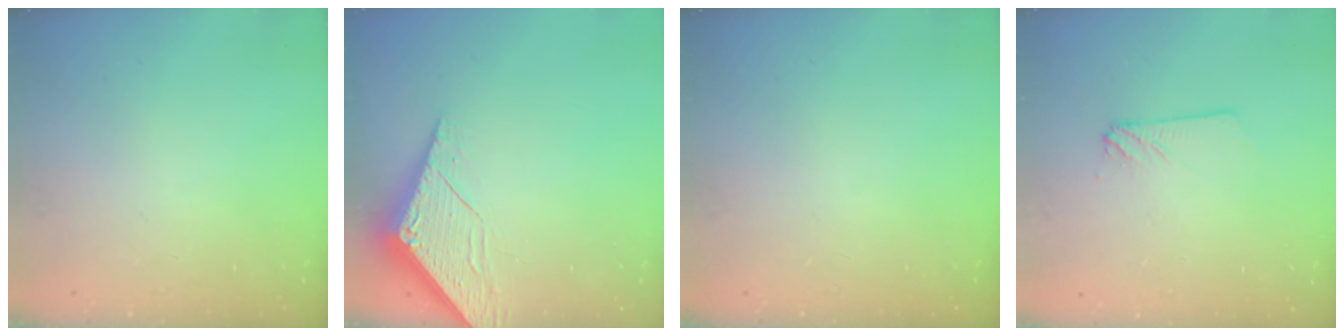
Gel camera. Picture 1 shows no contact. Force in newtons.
{"total": 5.6, "press": 5.6, "slide": 0.3}
{"total": 0.0}
{"total": 3.1, "press": 3.0, "slide": 0.4}